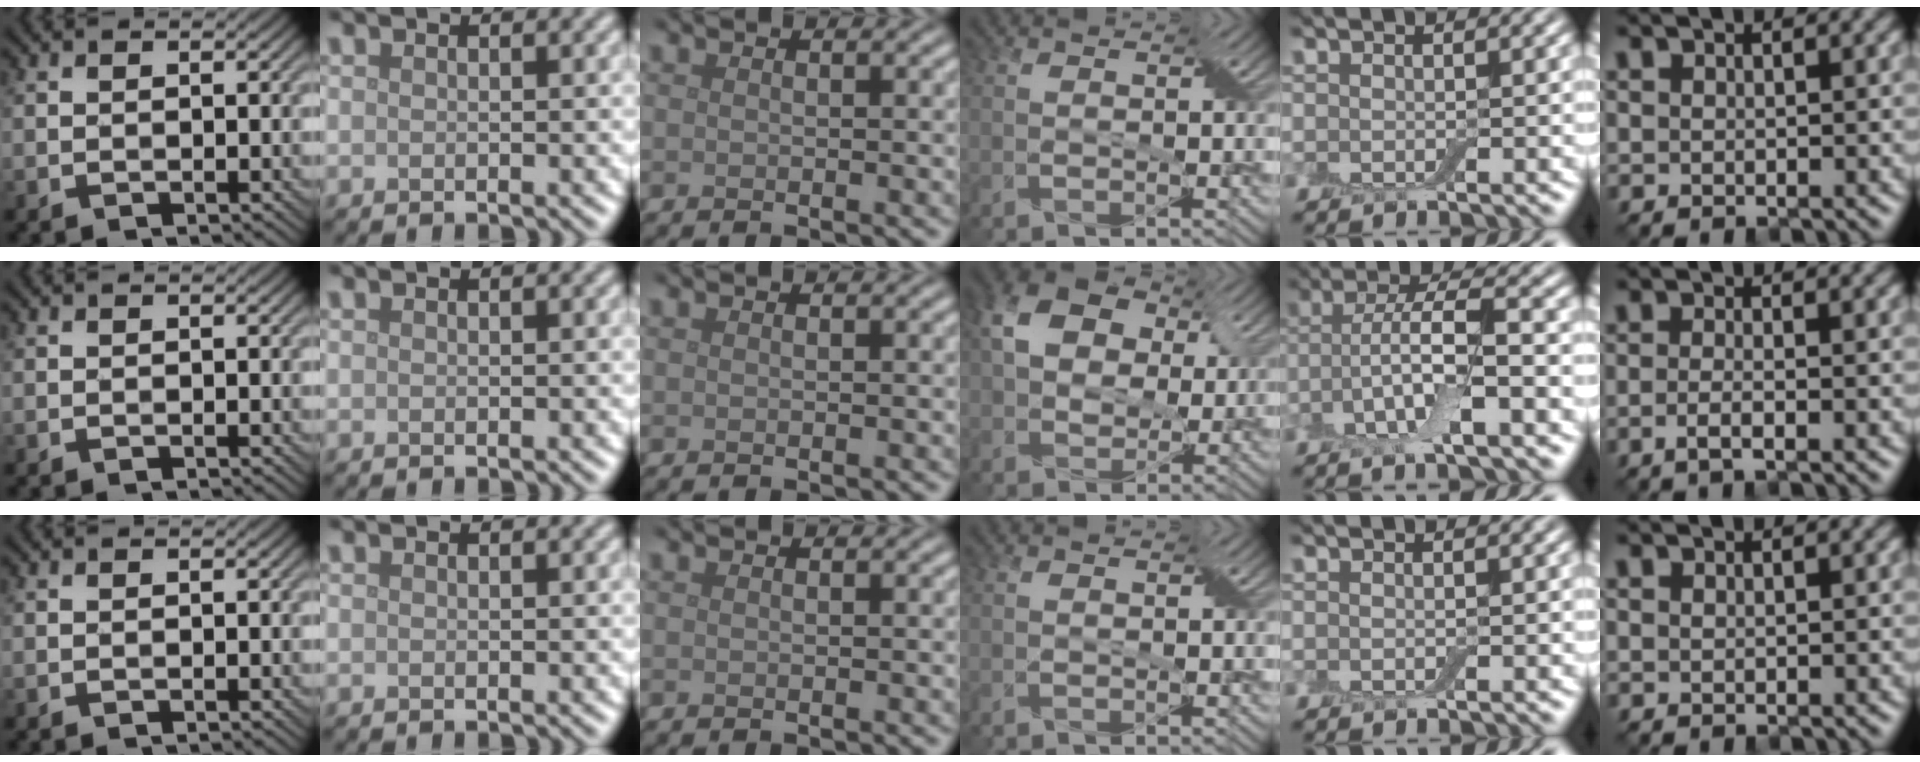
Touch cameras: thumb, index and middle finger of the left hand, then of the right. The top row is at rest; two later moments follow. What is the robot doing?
{"motion": "wipe", "object": "dish"}